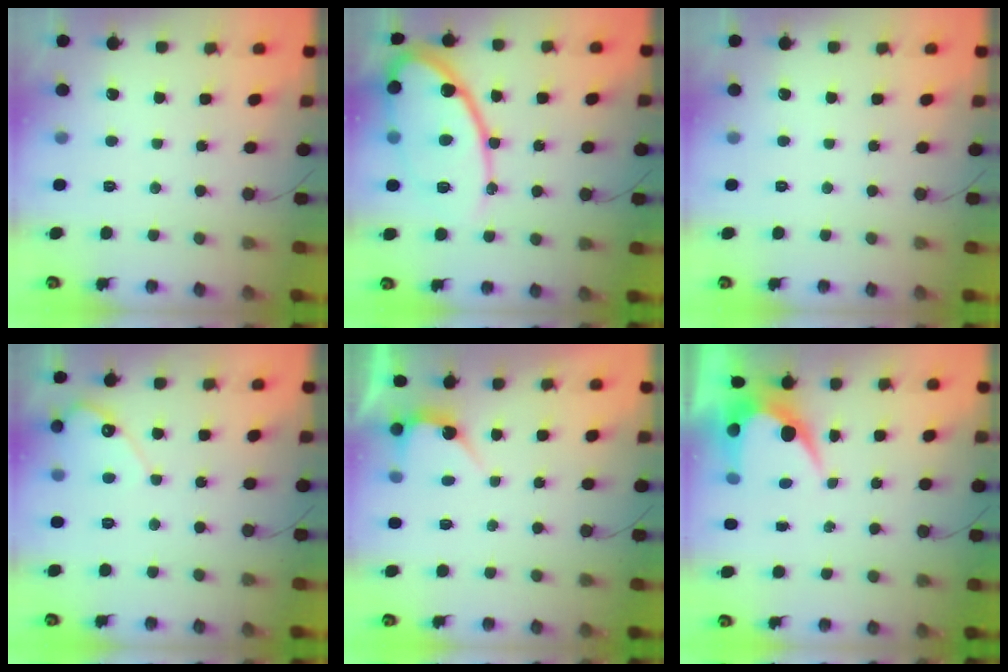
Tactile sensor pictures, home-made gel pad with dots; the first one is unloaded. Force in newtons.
{"total": 20.4, "press": 20.4, "slide": 1.7}
{"total": 0.0}
{"total": 5.3, "press": 5.3, "slide": 0.2}
{"total": 4.1, "press": 4.1, "slide": 0.3}
{"total": 6.1, "press": 6.1, "slide": 0.4}